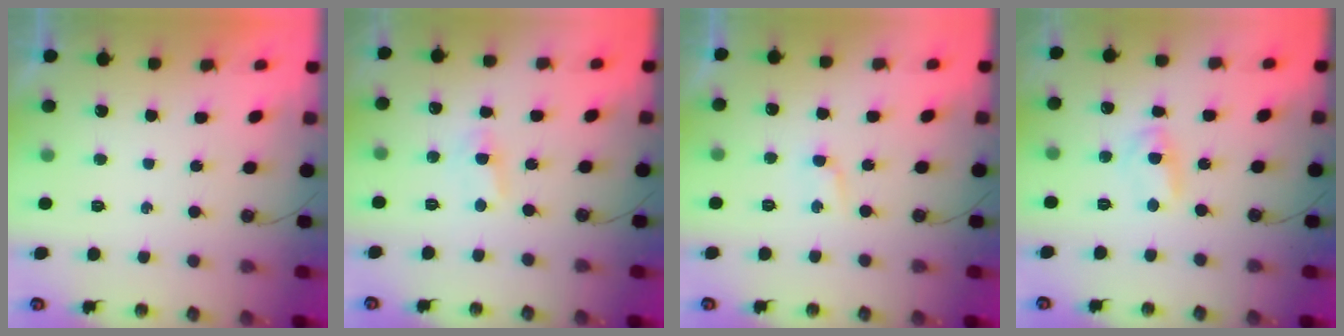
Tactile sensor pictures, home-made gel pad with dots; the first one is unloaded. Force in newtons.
{"total": 2.1, "press": 2.1, "slide": 0.3}
{"total": 4.8, "press": 3.0, "slide": 3.8}
{"total": 2.9, "press": 2.9, "slide": 0.2}